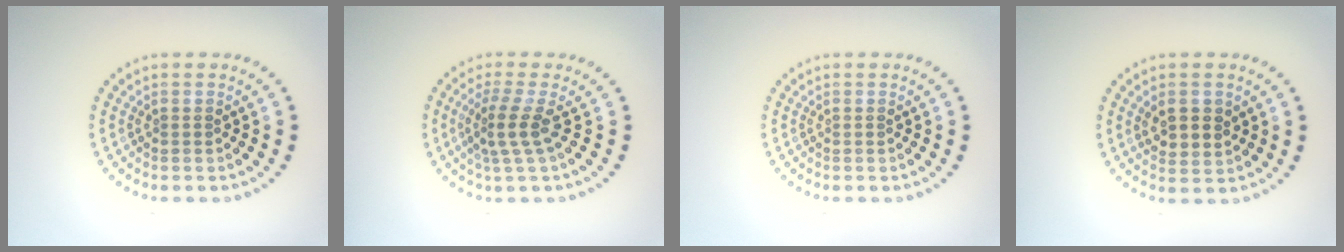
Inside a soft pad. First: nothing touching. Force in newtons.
{"total": 2.8, "press": 1.9, "slide": 2.0}
{"total": 0.0}
{"total": 2.8, "press": 2.7, "slide": 0.7}